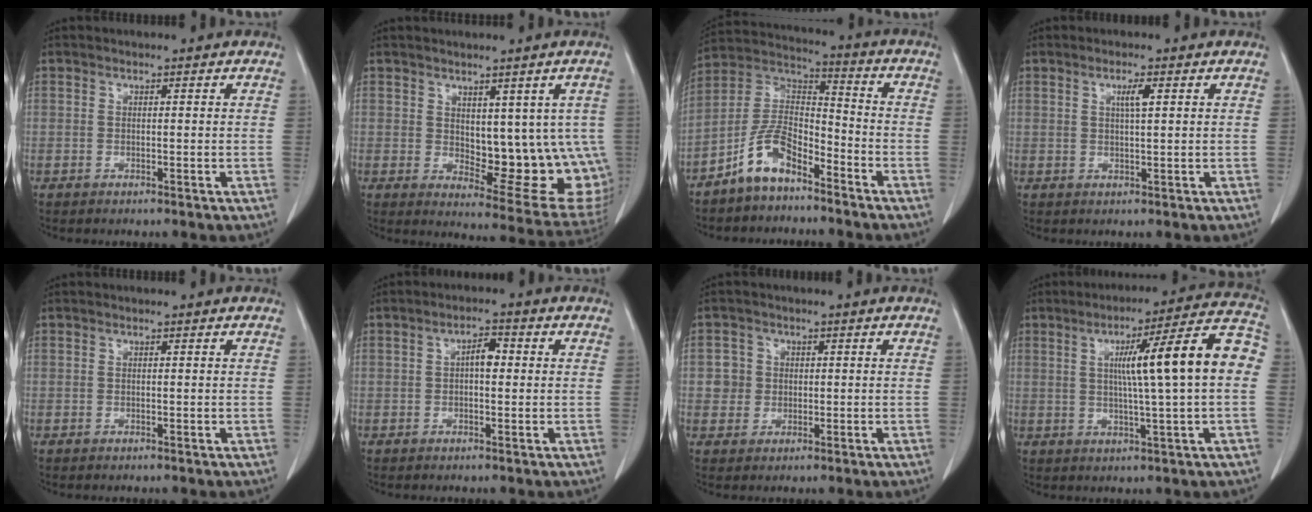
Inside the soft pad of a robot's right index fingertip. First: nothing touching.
{"total": 14.0, "force": [0.8, 7.1, 12.1], "torque": [-0.131, -0.005, 0.033]}
{"total": 9.4, "force": [-6.5, 3.9, 5.5], "torque": [-0.119, 0.021, -0.130]}
{"total": 2.2, "force": [0.8, 0.0, 2.0], "torque": [-0.037, -0.001, 0.014]}
{"total": 0.0}
{"total": 2.9, "force": [0.2, 1.2, 2.7], "torque": [-0.042, 0.010, 0.001]}
{"total": 3.3, "force": [0.3, 3.3, 0.3], "torque": [0.004, 0.011, 0.010]}
{"total": 14.5, "force": [1.5, 0.0, 14.5], "torque": [-0.207, 0.025, 0.019]}